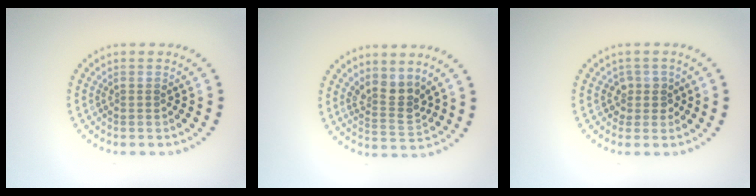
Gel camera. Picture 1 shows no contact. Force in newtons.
{"total": 2.7, "press": 2.2, "slide": 1.6}
{"total": 1.6, "press": 1.3, "slide": 1.0}